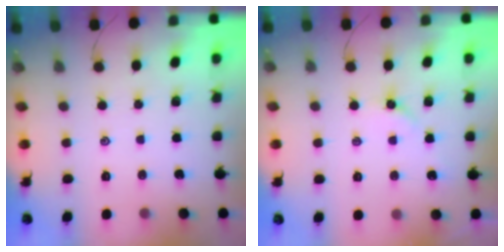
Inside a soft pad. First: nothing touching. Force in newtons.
{"total": 3.8, "press": 3.7, "slide": 0.5}